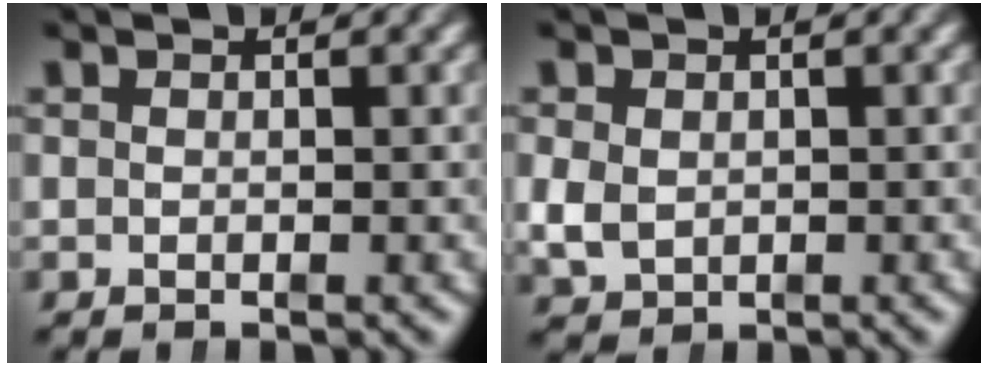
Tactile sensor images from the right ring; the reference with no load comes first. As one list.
[{"total": 2.5, "force": [-0.3, 2.2, 1.2], "torque": [-0.031, -0.016, 0.008]}]